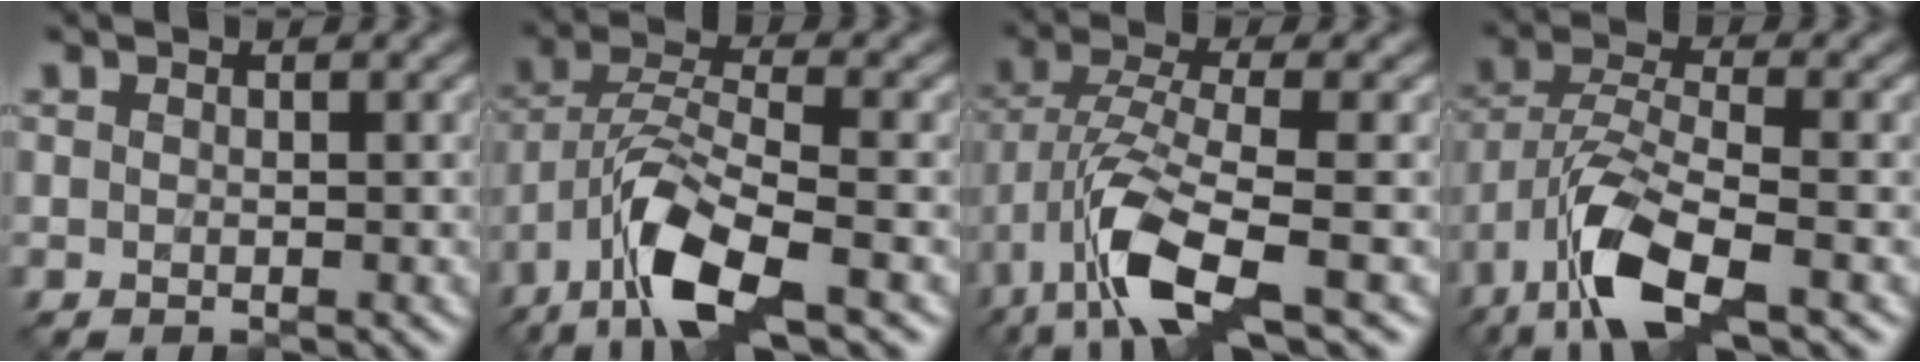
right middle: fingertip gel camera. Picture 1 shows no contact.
{"total": 8.3, "force": [-4.6, 2.5, 6.5], "torque": [-0.133, -0.001, -0.092]}
{"total": 7.7, "force": [-3.7, 2.2, 6.4], "torque": [-0.137, -0.005, -0.077]}
{"total": 8.3, "force": [-4.6, 2.6, 6.3], "torque": [-0.133, -0.004, -0.094]}